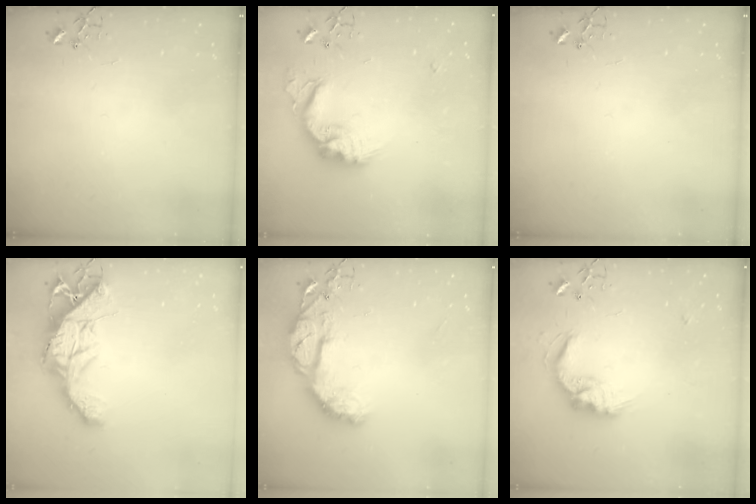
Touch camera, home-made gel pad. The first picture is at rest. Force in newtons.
{"total": 17.9, "press": 17.8, "slide": 1.1}
{"total": 0.0}
{"total": 16.1, "press": 16.0, "slide": 1.6}
{"total": 14.9, "press": 14.8, "slide": 1.5}
{"total": 15.0, "press": 15.0, "slide": 0.6}